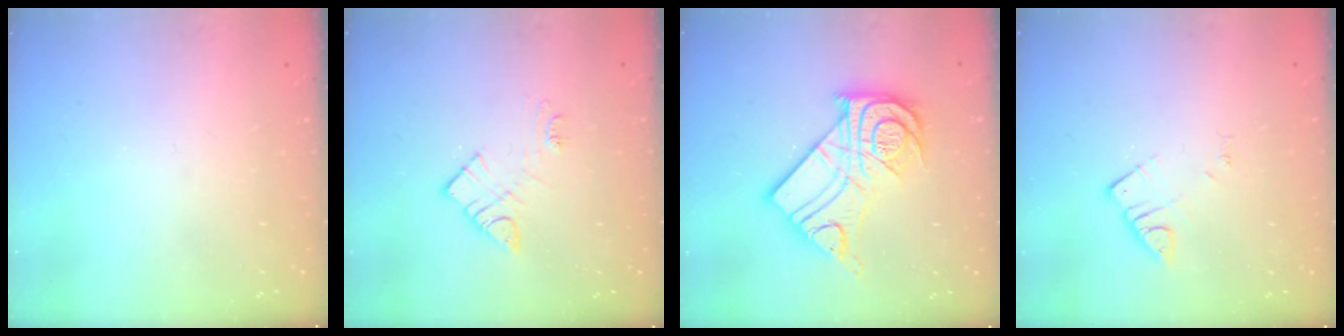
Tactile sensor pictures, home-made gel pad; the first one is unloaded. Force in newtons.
{"total": 8.8, "press": 8.7, "slide": 0.4}
{"total": 19.6, "press": 19.5, "slide": 1.8}
{"total": 3.4, "press": 3.4, "slide": 0.5}